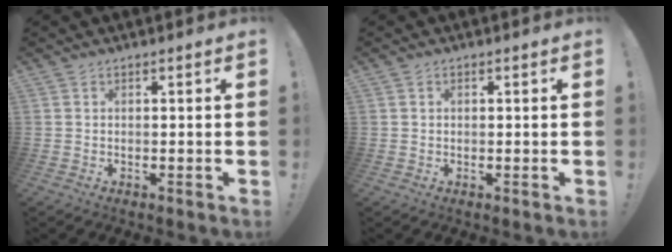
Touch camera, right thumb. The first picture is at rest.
{"total": 0.6, "force": [0.1, 0.6, 0.1], "torque": [-0.008, 0.005, 0.003]}